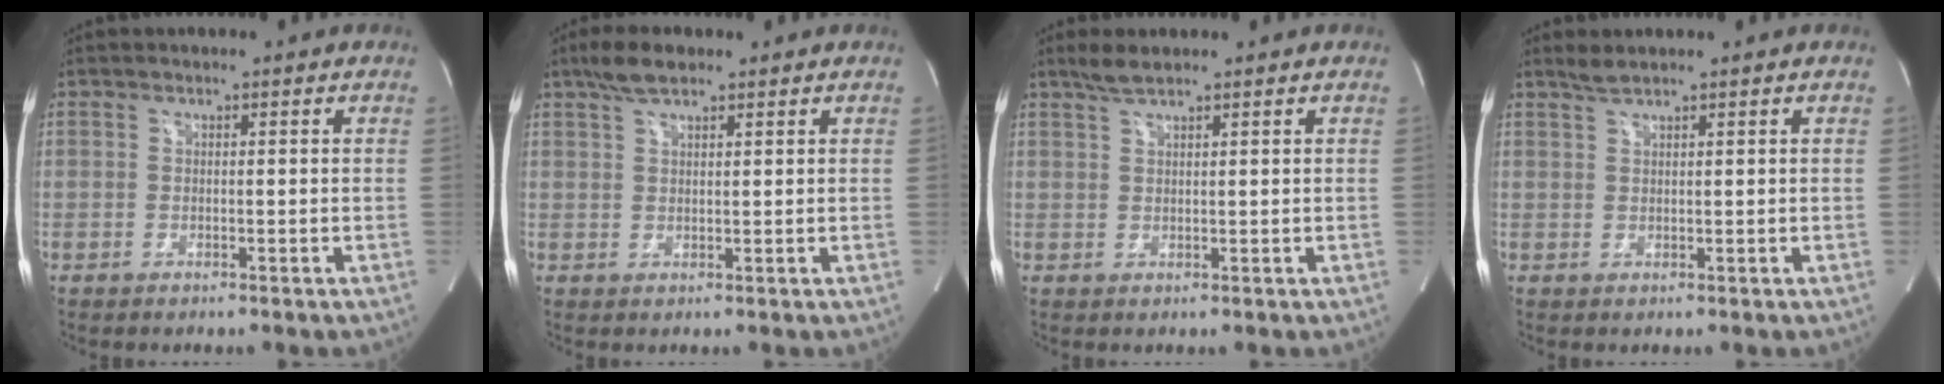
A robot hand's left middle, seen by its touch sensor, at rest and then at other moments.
{"total": 4.2, "force": [3.1, 1.3, 2.6], "torque": [-0.059, 0.013, 0.059]}
{"total": 2.3, "force": [2.0, 0.1, 1.2], "torque": [-0.032, 0.006, 0.042]}
{"total": 1.4, "force": [1.3, -0.2, 0.5], "torque": [-0.012, 0.005, 0.032]}